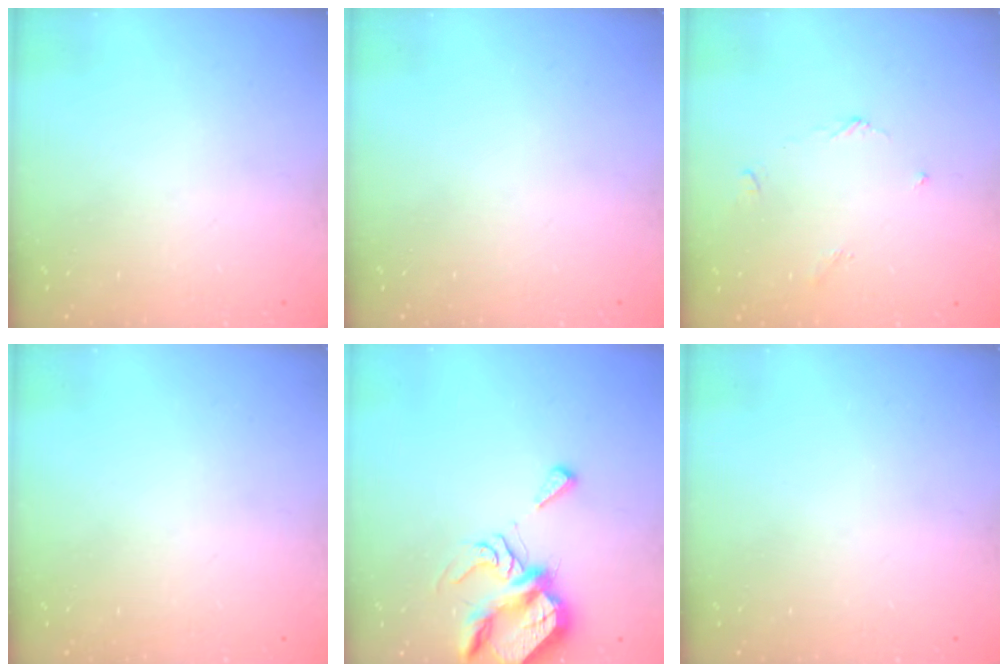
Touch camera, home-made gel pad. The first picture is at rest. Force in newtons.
{"total": 0.0}
{"total": 3.7, "press": 3.7, "slide": 0.4}
{"total": 0.0}
{"total": 8.0, "press": 8.0, "slide": 0.9}
{"total": 0.0}